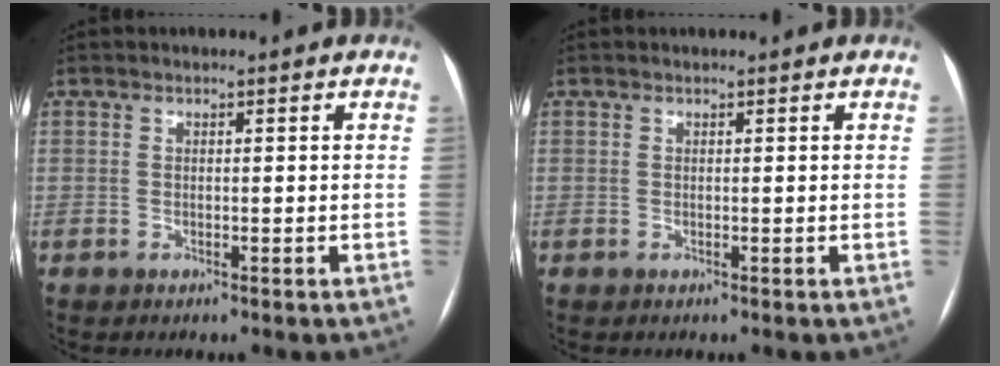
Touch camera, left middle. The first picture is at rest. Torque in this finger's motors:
{"motor_torque": [0.16, -0.11, -0.01, 0.02]}